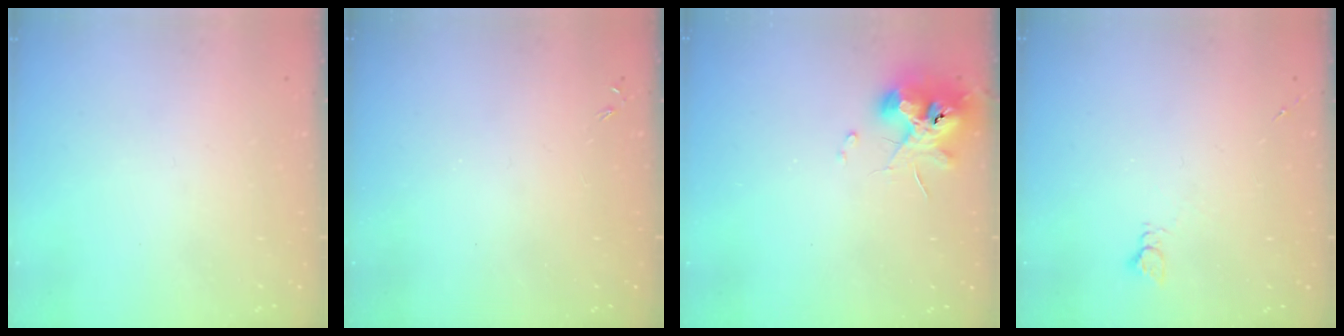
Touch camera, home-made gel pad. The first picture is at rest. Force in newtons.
{"total": 0.0}
{"total": 10.9, "press": 10.9, "slide": 1.1}
{"total": 2.6, "press": 2.5, "slide": 0.4}